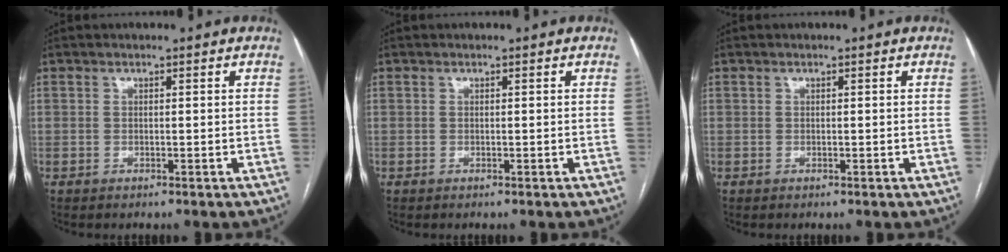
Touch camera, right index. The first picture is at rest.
{"total": 0.0}
{"total": 0.0}